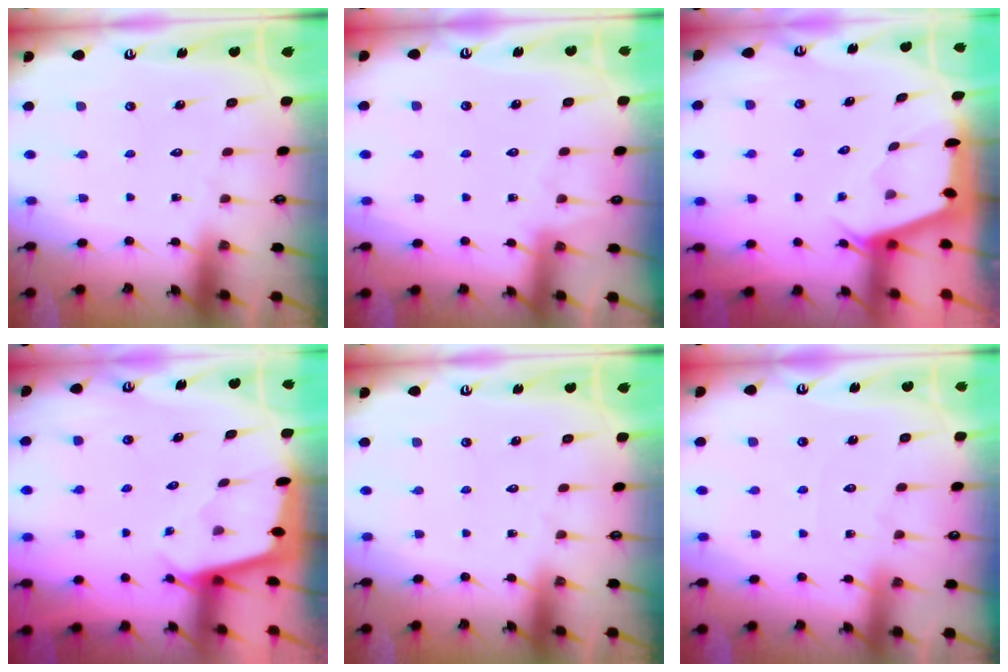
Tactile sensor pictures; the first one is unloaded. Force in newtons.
{"total": 2.5, "press": 2.5, "slide": 0.4}
{"total": 2.1, "press": 2.0, "slide": 0.3}
{"total": 1.9, "press": 1.9, "slide": 0.1}
{"total": 0.0}
{"total": 2.4, "press": 2.4, "slide": 0.4}